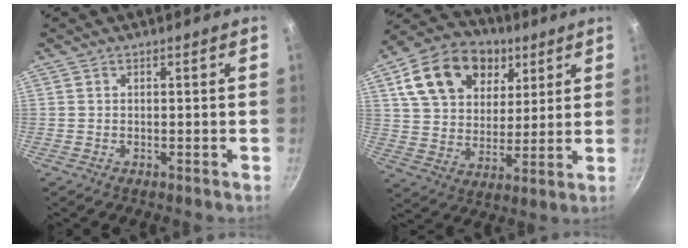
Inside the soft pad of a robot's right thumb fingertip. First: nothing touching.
{"total": 20.0, "force": [8.5, 14.2, 11.3], "torque": [-0.177, -0.005, 0.142]}